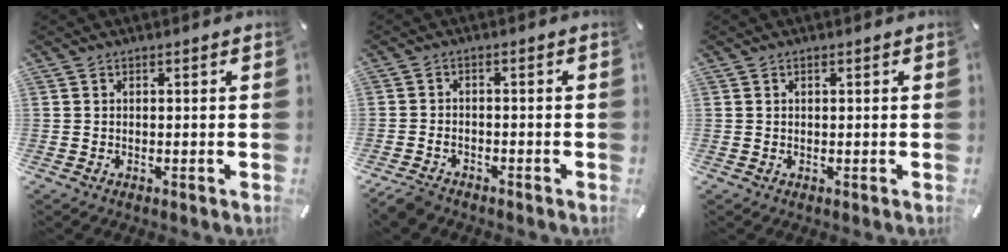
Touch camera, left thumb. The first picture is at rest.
{"total": 3.1, "force": [-2.6, 1.4, 0.9], "torque": [-0.030, 0.008, -0.054]}
{"total": 0.5, "force": [0.2, 0.3, 0.4], "torque": [-0.008, 0.002, 0.003]}